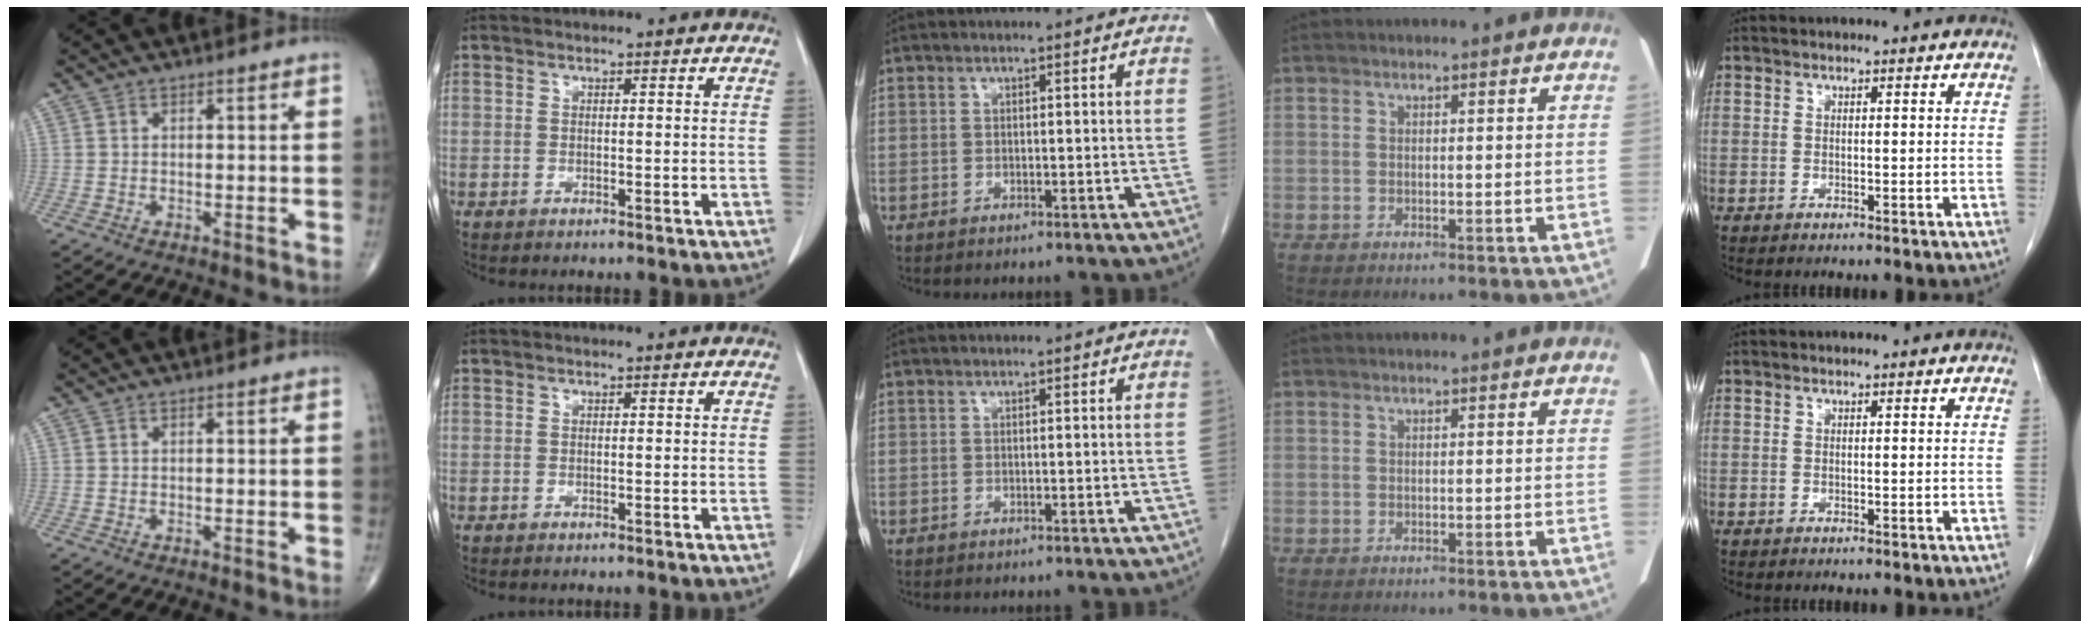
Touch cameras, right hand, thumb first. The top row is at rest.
{}